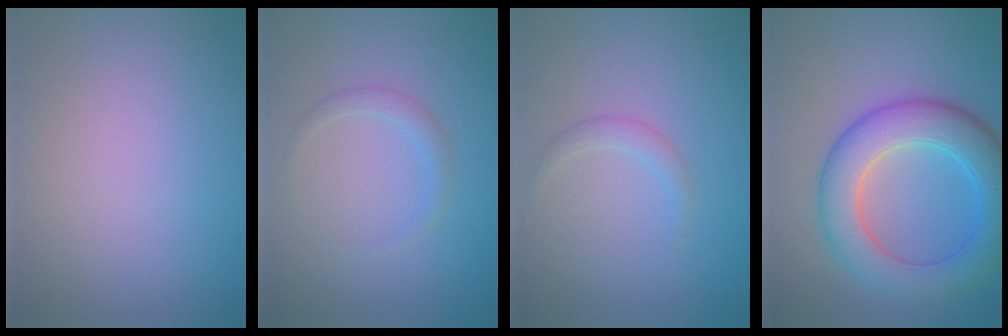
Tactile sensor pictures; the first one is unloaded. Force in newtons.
{"total": 1.2, "press": 1.2, "slide": 0.1}
{"total": 1.1, "press": 1.1, "slide": 0.1}
{"total": 7.9, "press": 7.9, "slide": 0.3}